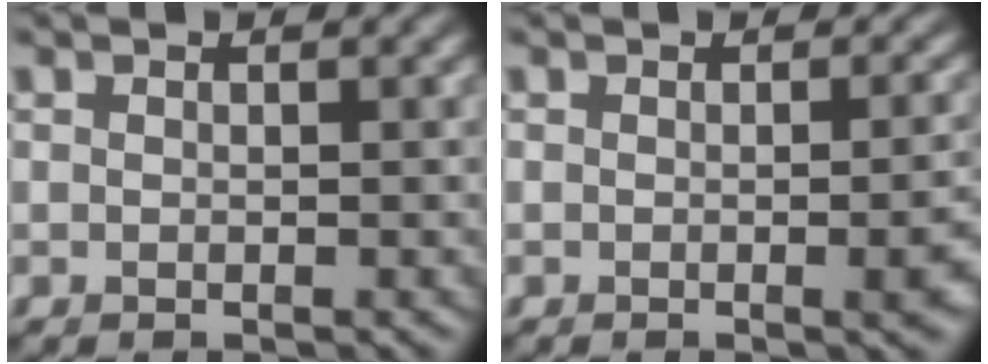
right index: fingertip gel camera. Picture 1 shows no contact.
{"total": 4.3, "force": [-0.7, 1.5, 3.9], "torque": [-0.035, -0.003, -0.004]}